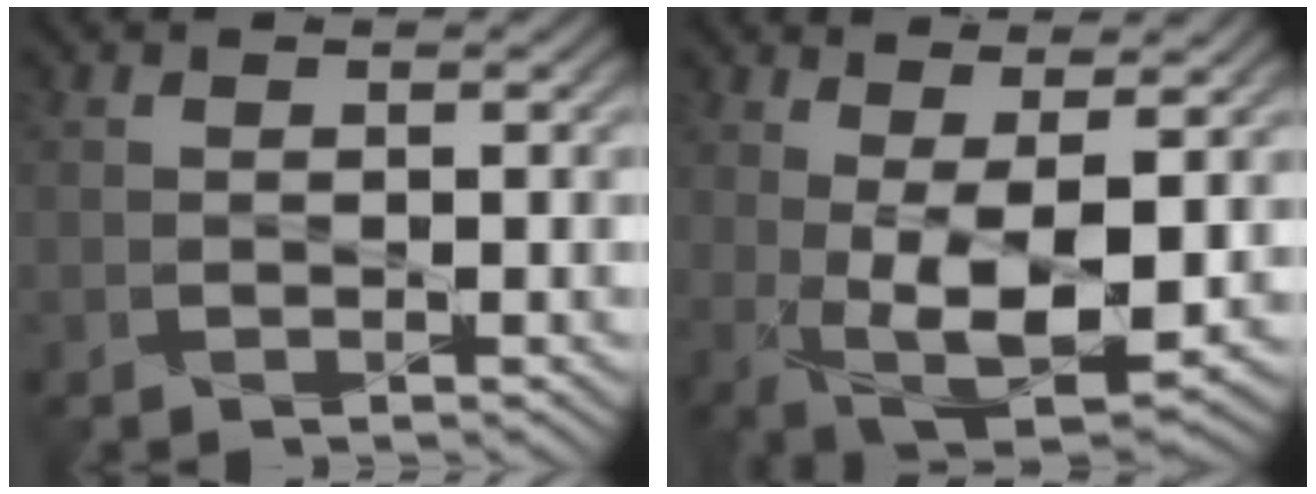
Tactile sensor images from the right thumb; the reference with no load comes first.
{"total": 9.5, "force": [1.1, 3.9, 8.6], "torque": [-0.174, -0.012, 0.025]}